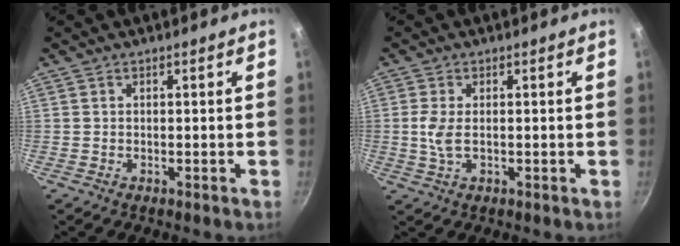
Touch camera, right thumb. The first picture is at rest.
{"total": 3.9, "force": [0.1, 1.8, 3.5], "torque": [-0.077, -0.001, 0.001]}